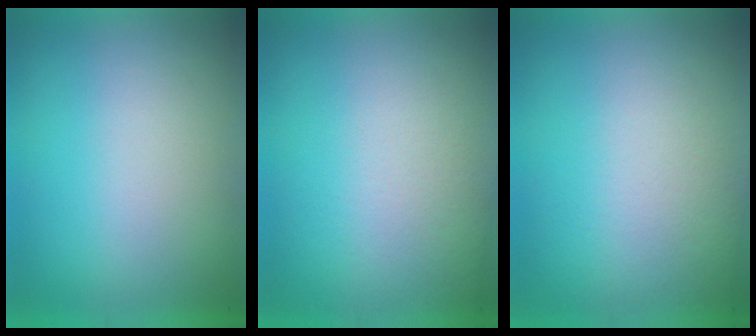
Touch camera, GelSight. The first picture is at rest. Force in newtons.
{"total": 2.4}
{"total": 2.1}